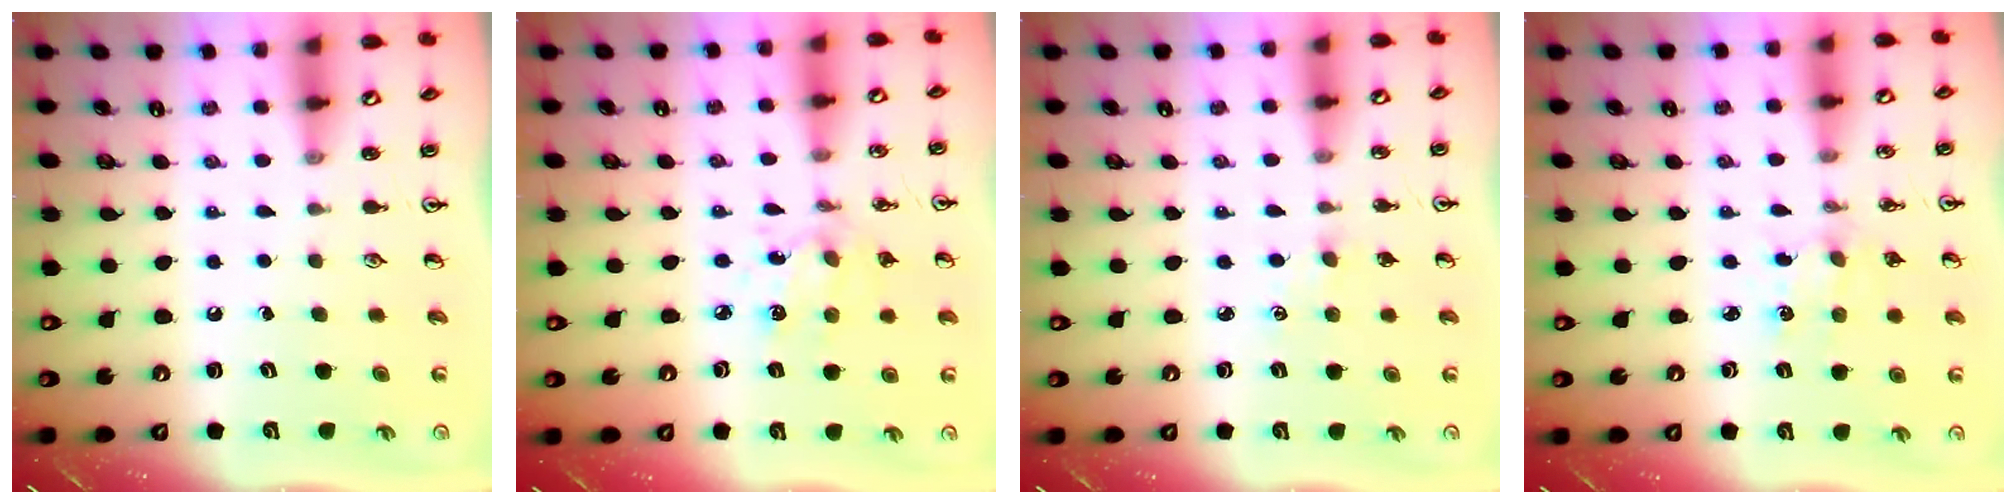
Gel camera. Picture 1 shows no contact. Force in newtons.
{"total": 4.2, "press": 3.9, "slide": 1.5}
{"total": 1.1, "press": 1.1, "slide": 0.2}
{"total": 2.8, "press": 2.8, "slide": 0.4}